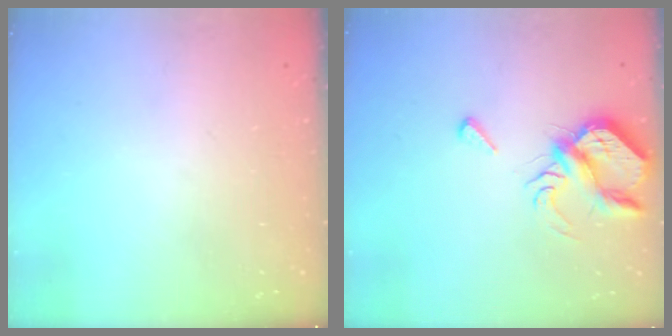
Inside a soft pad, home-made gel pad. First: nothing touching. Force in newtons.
{"total": 7.3, "press": 7.2, "slide": 1.1}